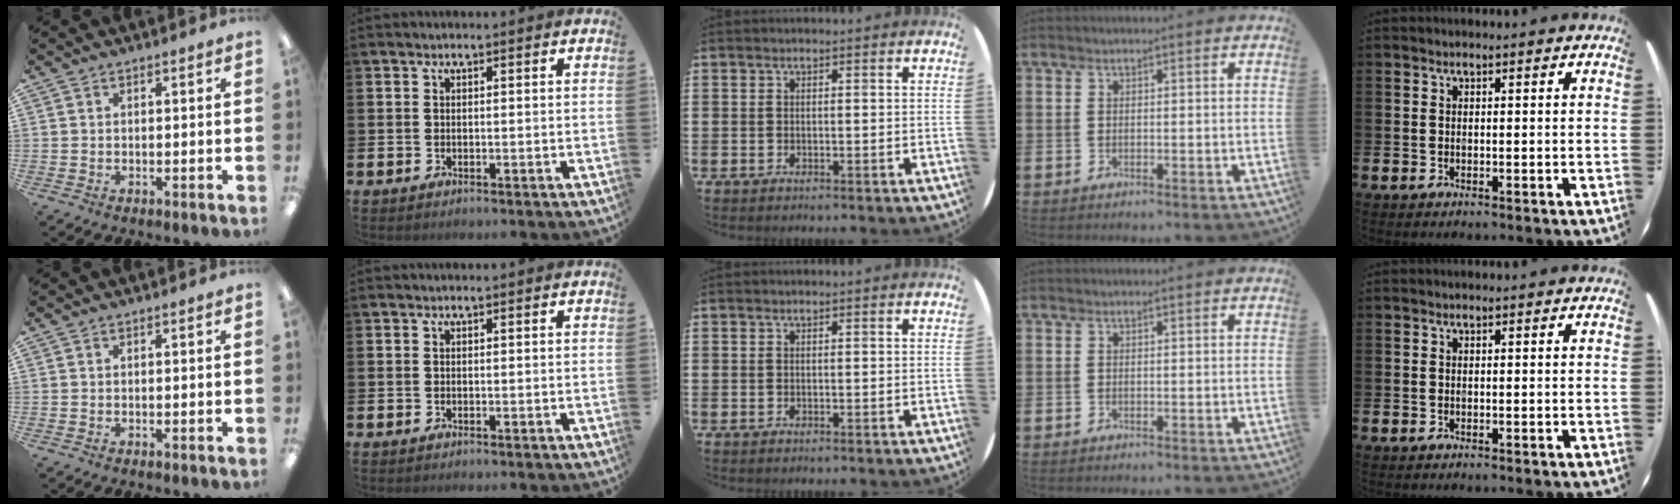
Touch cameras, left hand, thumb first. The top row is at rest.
{}